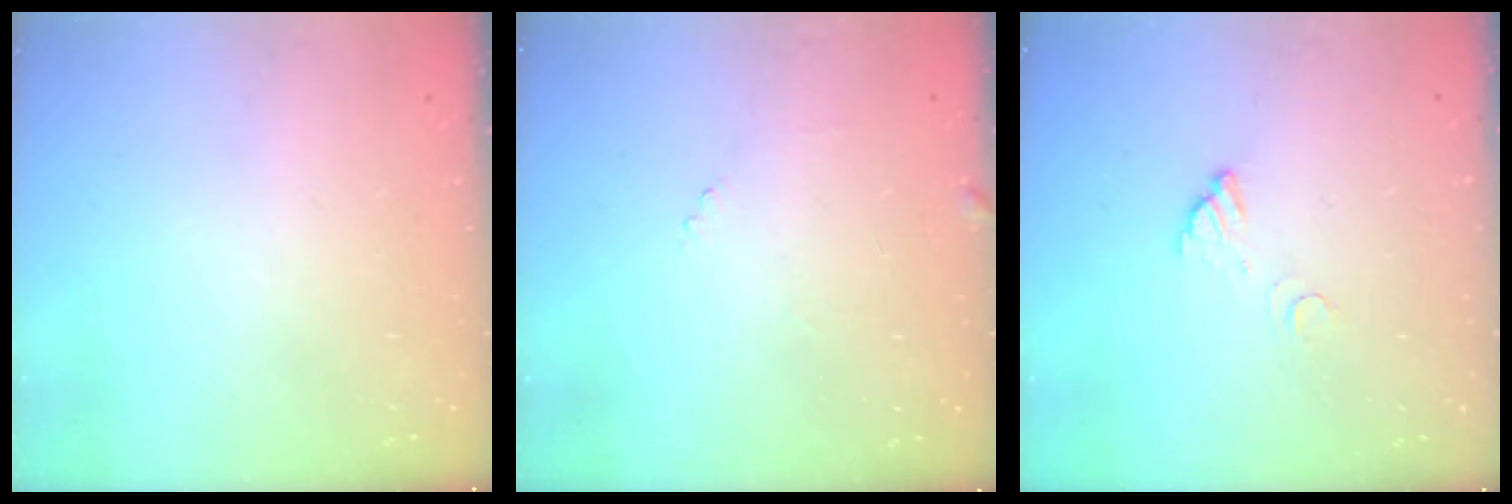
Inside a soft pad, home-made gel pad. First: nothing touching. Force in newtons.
{"total": 5.5, "press": 5.5, "slide": 0.4}
{"total": 3.5, "press": 3.5, "slide": 0.3}